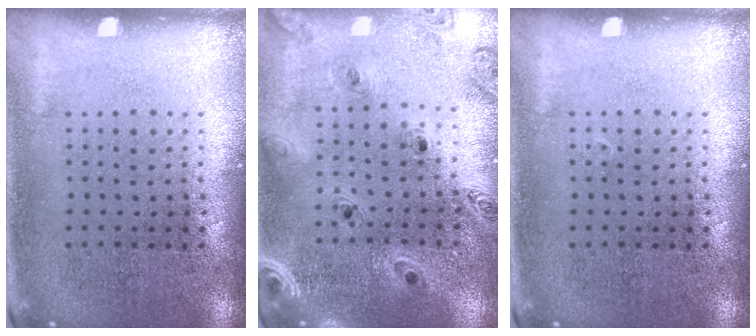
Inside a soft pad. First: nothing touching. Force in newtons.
{"total": 1.4, "press": 1.3, "slide": 0.2}
{"total": 0.0}